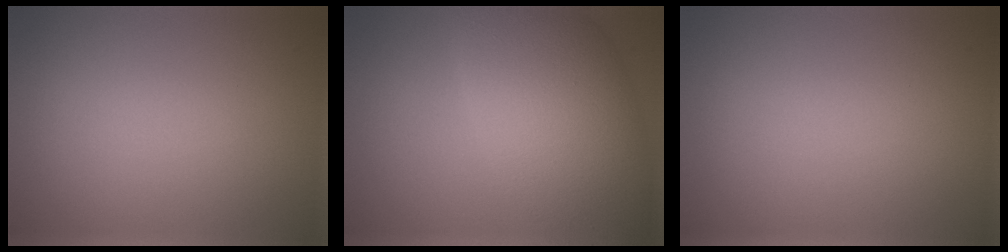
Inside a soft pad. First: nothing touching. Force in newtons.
{"total": 10.5, "press": 10.5, "slide": 0.4}
{"total": 0.0}